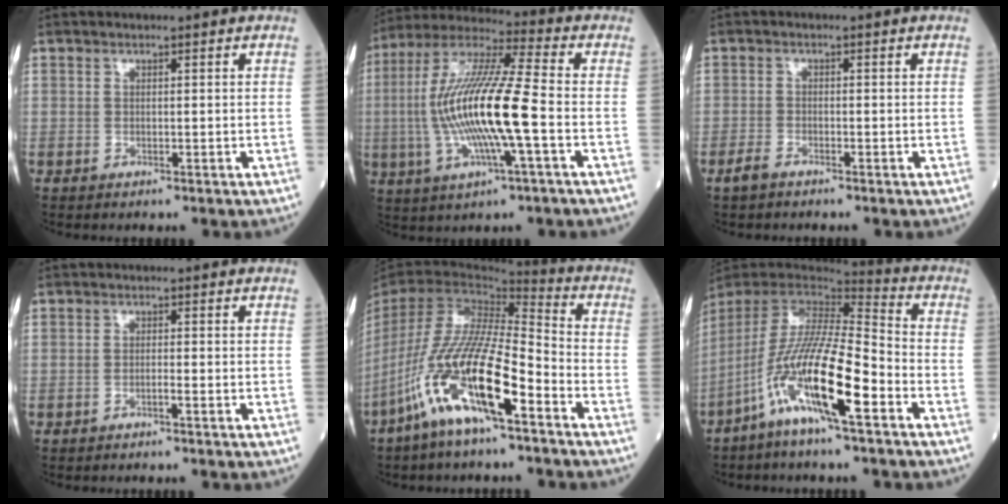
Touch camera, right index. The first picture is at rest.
{"total": 17.1, "force": [-2.4, 1.3, 16.9], "torque": [-0.345, 0.002, -0.050]}
{"total": 2.0, "force": [-1.6, 0.5, 1.0], "torque": [-0.027, -0.002, -0.032]}
{"total": 0.9, "force": [-0.6, -0.2, 0.6], "torque": [-0.012, 0.001, -0.013]}
{"total": 18.5, "force": [-9.6, 3.0, 15.5], "torque": [-0.336, -0.027, -0.182]}
{"total": 16.9, "force": [-8.2, 1.2, 14.7], "torque": [-0.305, -0.026, -0.160]}